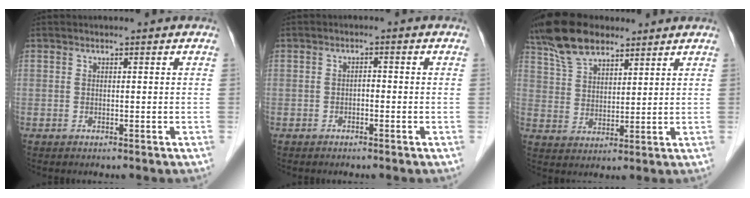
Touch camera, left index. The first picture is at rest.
{"total": 1.1, "force": [-0.6, 0.5, 0.8], "torque": [-0.010, 0.003, -0.010]}
{"total": 9.4, "force": [7.3, 4.1, 4.2], "torque": [-0.091, 0.026, 0.144]}